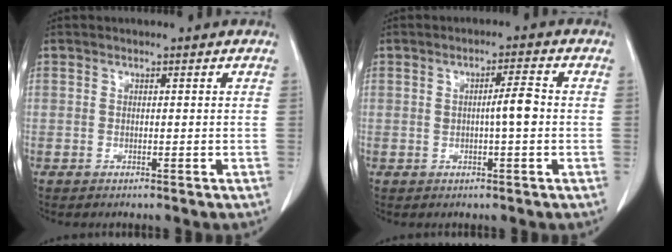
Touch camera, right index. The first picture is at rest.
{"total": 3.4, "force": [-0.1, 0.2, 3.4], "torque": [-0.053, 0.005, -0.001]}